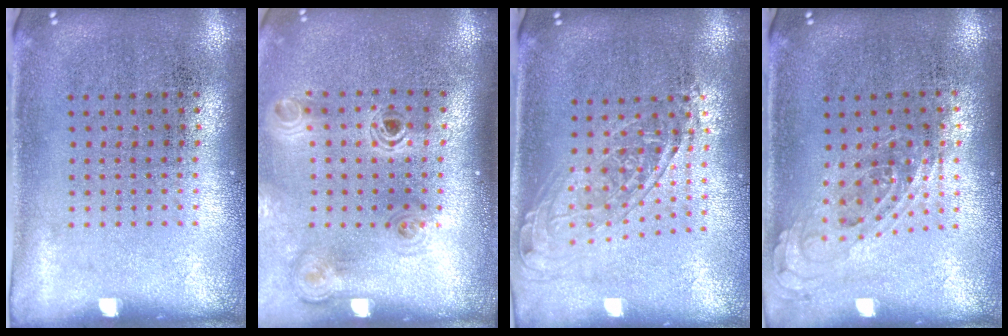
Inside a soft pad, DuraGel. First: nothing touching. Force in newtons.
{"total": 1.2, "press": 1.2, "slide": 0.3}
{"total": 1.5, "press": 1.2, "slide": 0.9}
{"total": 0.8, "press": 0.7, "slide": 0.3}